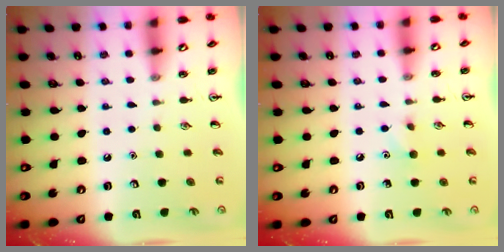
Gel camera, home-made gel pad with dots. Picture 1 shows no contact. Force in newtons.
{"total": 5.4, "press": 5.3, "slide": 1.1}